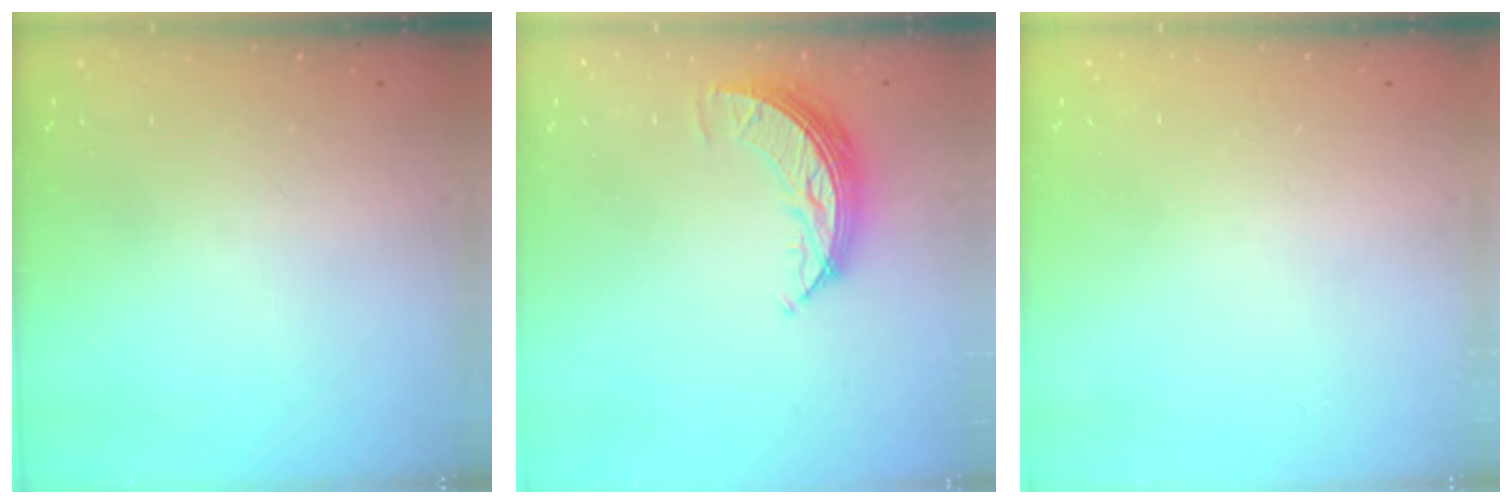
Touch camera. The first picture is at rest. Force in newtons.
{"total": 8.4, "press": 8.4, "slide": 0.7}
{"total": 0.0}